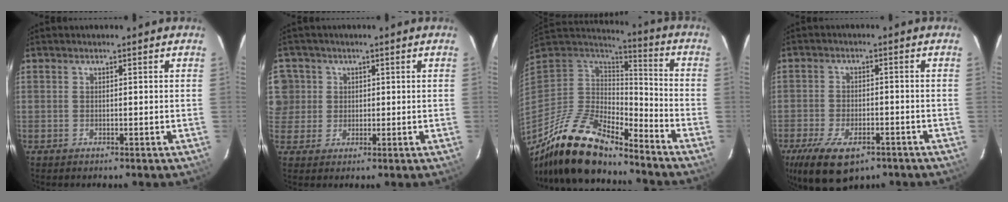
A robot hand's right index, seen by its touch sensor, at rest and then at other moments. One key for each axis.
{"total": 6.3, "fx": 1.5, "fy": 6.1, "fz": 0.8, "tx": -0.007, "ty": 0.025, "tz": 0.028}
{"total": 20.2, "fx": -15.9, "fy": 6.0, "fz": 10.9, "tx": -0.224, "ty": -0.027, "tz": -0.293}
{"total": 13.7, "fx": -8.6, "fy": 6.4, "fz": 8.4, "tx": -0.188, "ty": -0.030, "tz": -0.139}